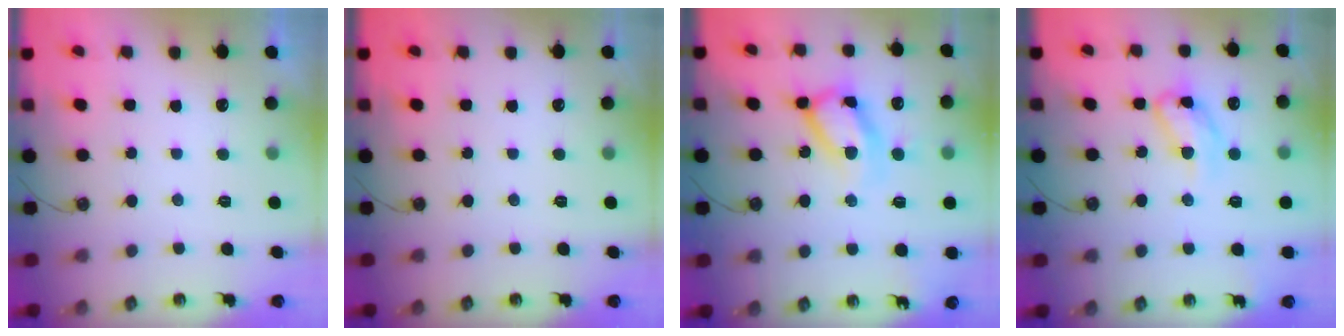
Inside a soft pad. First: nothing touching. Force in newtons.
{"total": 0.0}
{"total": 14.9, "press": 14.8, "slide": 1.3}
{"total": 12.6, "press": 12.6, "slide": 1.1}